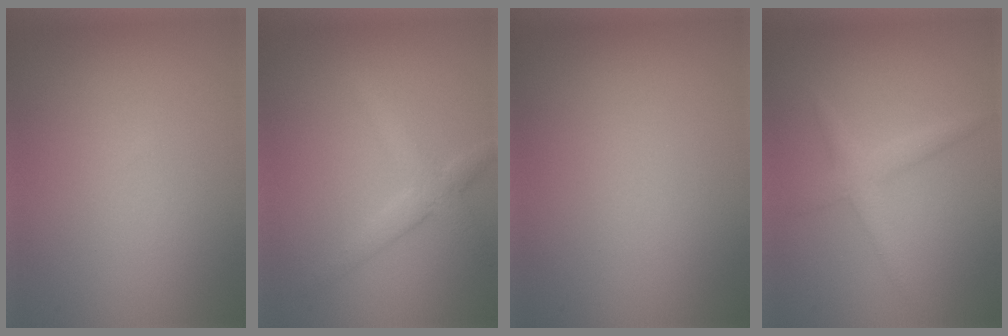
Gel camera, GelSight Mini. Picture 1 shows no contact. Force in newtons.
{"total": 2.7, "press": 2.7, "slide": 0.1}
{"total": 0.0}
{"total": 2.1, "press": 2.1, "slide": 0.3}